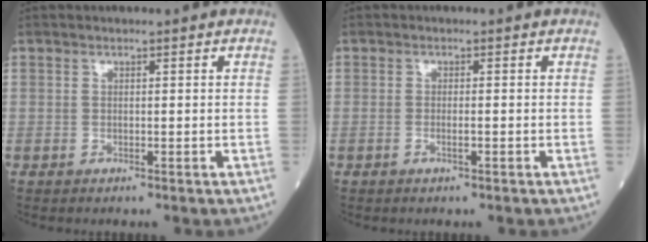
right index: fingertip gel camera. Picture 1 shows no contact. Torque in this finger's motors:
{"motor_torque": [0.01, 0.01, -0.03, -0.01]}